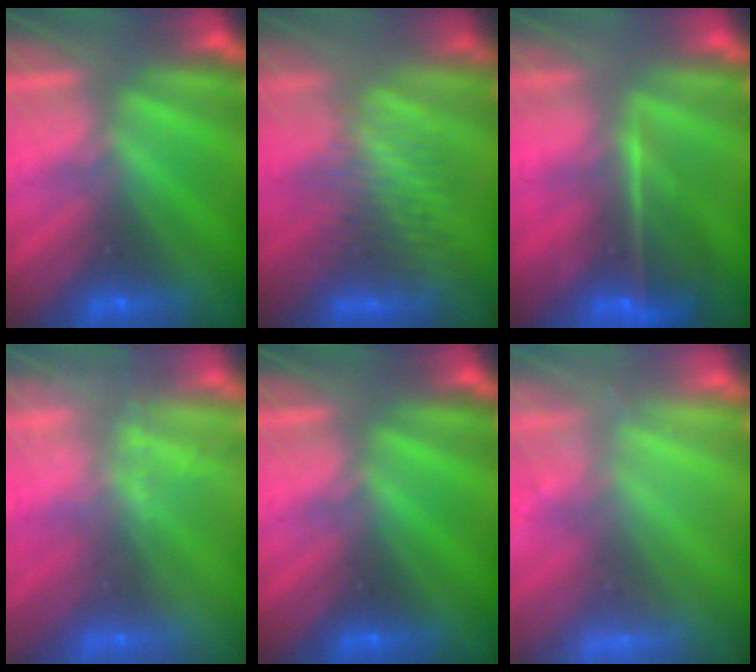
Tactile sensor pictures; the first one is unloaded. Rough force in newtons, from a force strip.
{"total": 3.1}
{"total": 7.8}
{"total": 2.4}
{"total": 0.0}
{"total": 2.5}